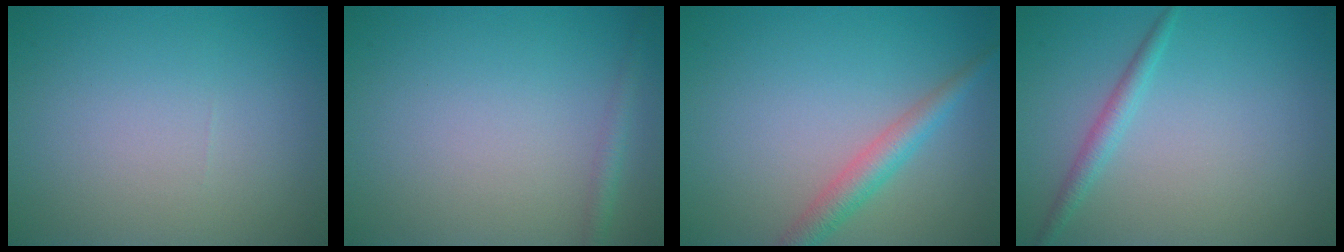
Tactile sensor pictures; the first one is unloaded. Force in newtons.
{"total": 1.3, "press": 1.3, "slide": 0.0}
{"total": 2.9, "press": 2.9, "slide": 0.1}
{"total": 1.6, "press": 1.6, "slide": 0.1}